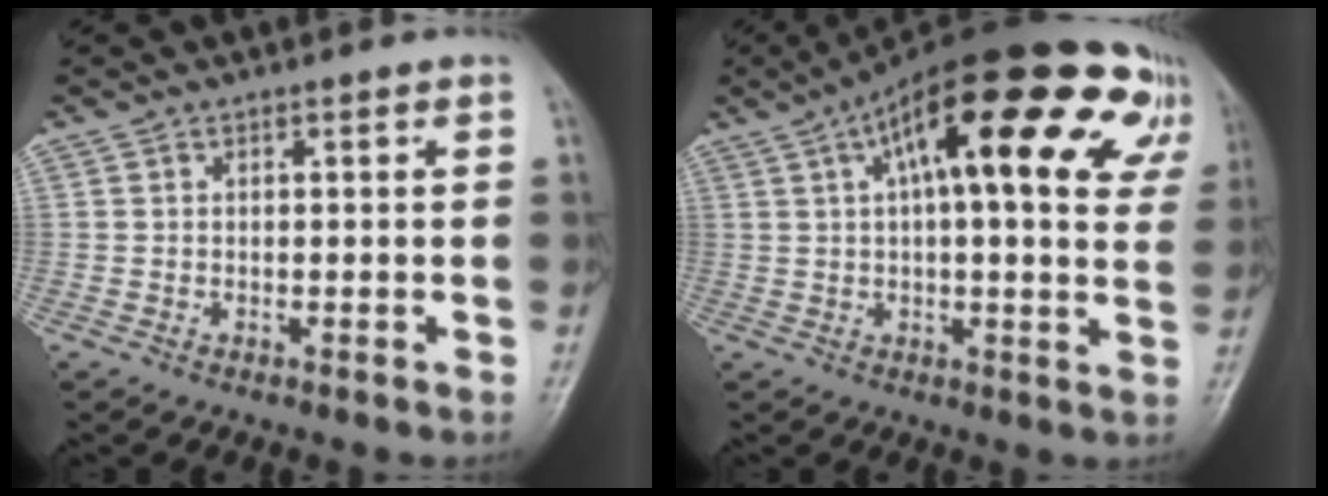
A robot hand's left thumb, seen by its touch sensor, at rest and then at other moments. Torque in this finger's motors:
{"motor_torque": [2.53, 2.48, 2.12, -0.65, 0.41]}